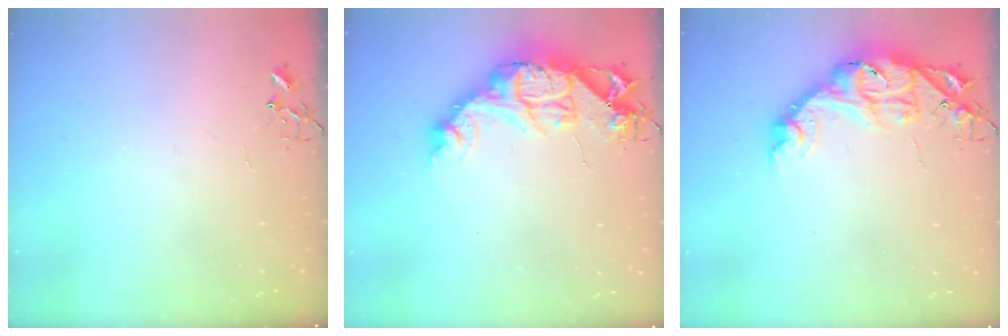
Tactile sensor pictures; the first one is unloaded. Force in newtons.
{"total": 15.7, "press": 15.6, "slide": 1.6}
{"total": 12.7, "press": 12.7, "slide": 0.9}